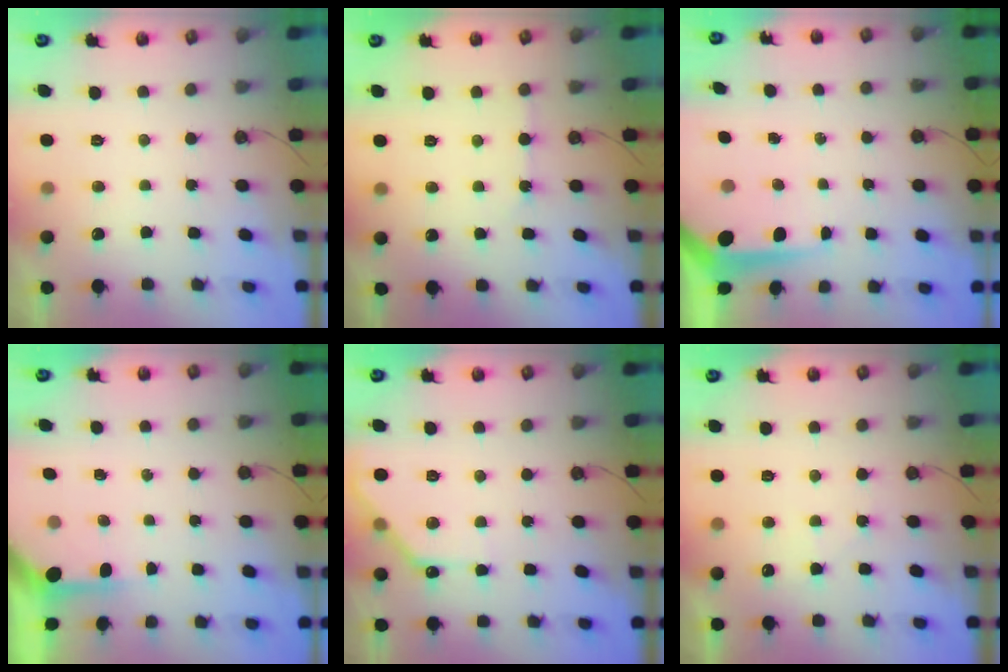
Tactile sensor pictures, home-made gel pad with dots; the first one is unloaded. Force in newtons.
{"total": 2.9, "press": 2.9, "slide": 0.5}
{"total": 7.5, "press": 7.5, "slide": 0.7}
{"total": 3.0, "press": 3.0, "slide": 0.3}
{"total": 10.0, "press": 10.0, "slide": 0.4}
{"total": 3.8, "press": 3.7, "slide": 0.5}